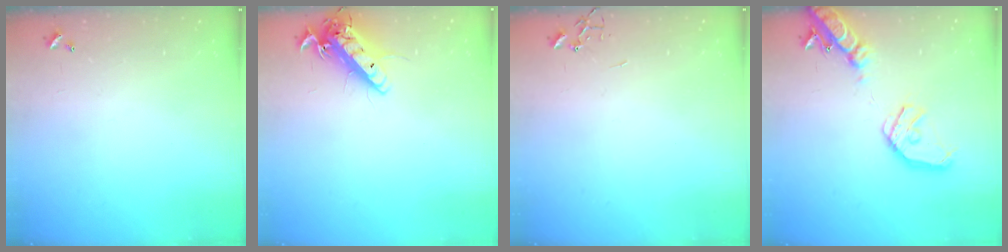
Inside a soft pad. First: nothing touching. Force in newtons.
{"total": 14.8, "press": 14.5, "slide": 2.8}
{"total": 0.0}
{"total": 18.8, "press": 18.6, "slide": 3.0}